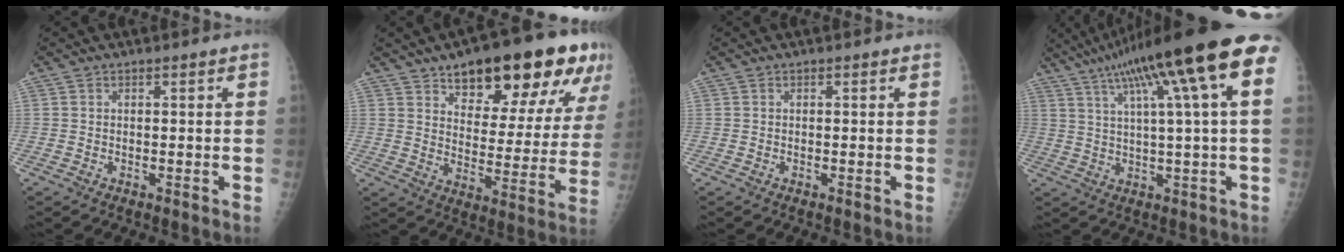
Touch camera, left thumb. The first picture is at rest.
{"total": 22.1, "force": [13.3, 8.7, 15.3], "torque": [-0.160, -0.036, 0.192]}
{"total": 0.0}
{"total": 19.7, "force": [8.6, 1.8, 17.6], "torque": [-0.275, 0.022, 0.129]}